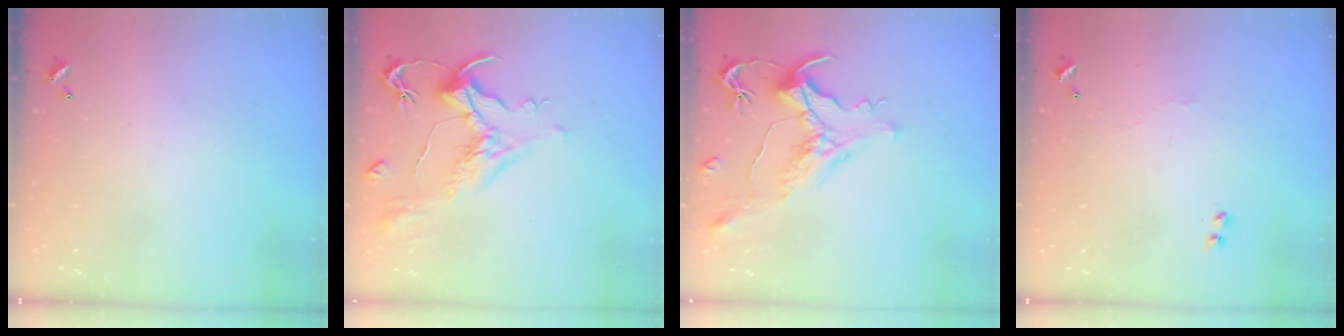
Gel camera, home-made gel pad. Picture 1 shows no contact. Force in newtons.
{"total": 1.6, "press": 0.6, "slide": 1.4}
{"total": 1.7, "press": 1.1, "slide": 1.3}
{"total": 3.0, "press": 2.9, "slide": 0.6}